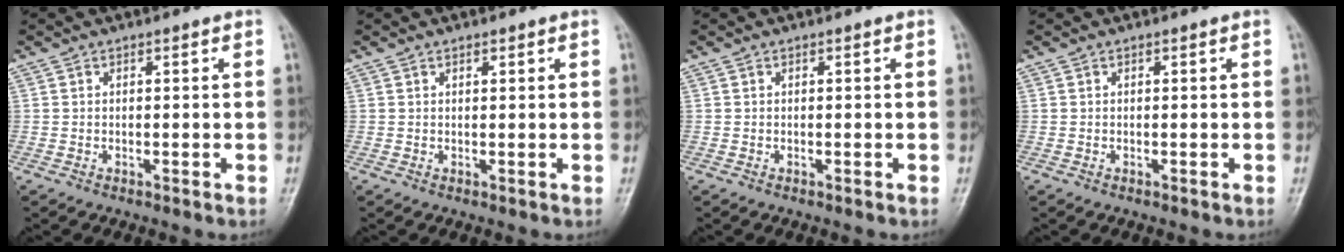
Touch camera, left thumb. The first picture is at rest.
{"total": 0.8, "force": [0.5, 0.4, 0.5], "torque": [-0.005, -0.002, 0.008]}
{"total": 0.0}
{"total": 0.0}